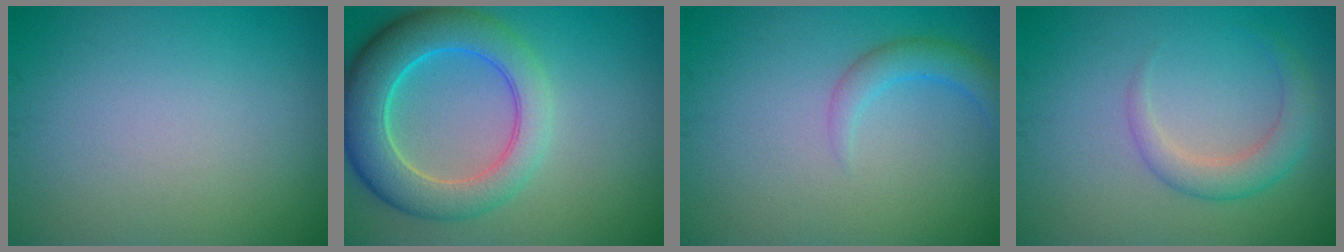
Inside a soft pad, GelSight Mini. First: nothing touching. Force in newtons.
{"total": 7.8, "press": 7.8, "slide": 0.3}
{"total": 2.4, "press": 2.4, "slide": 0.3}
{"total": 2.8, "press": 2.8, "slide": 0.2}